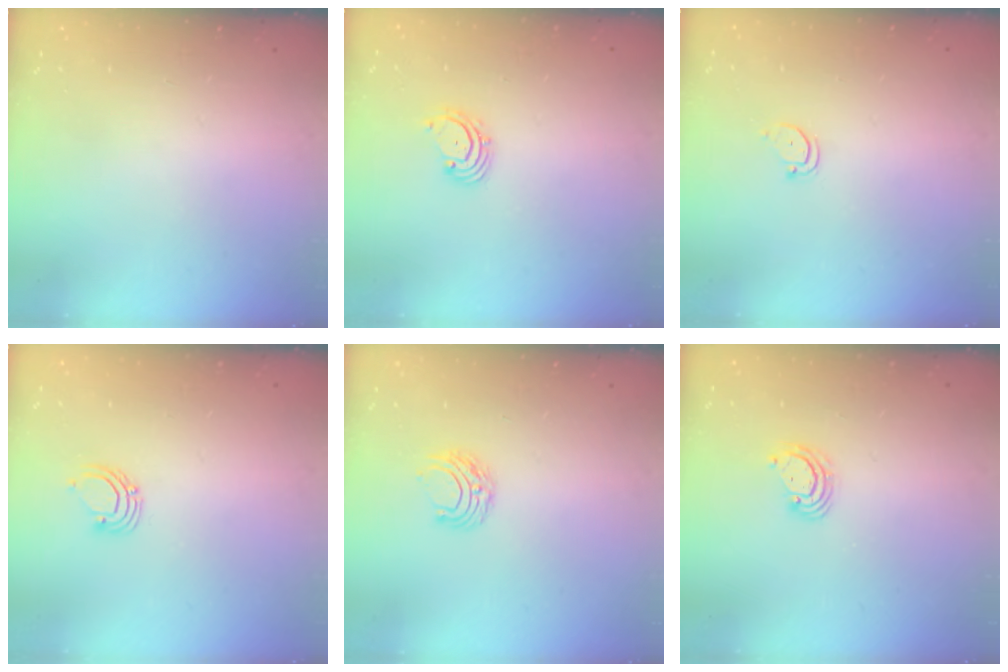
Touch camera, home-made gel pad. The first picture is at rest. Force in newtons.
{"total": 2.2, "press": 2.1, "slide": 0.7}
{"total": 2.4, "press": 2.4, "slide": 0.2}
{"total": 3.5, "press": 3.5, "slide": 0.2}
{"total": 6.2, "press": 6.2, "slide": 0.5}
{"total": 3.2, "press": 3.2, "slide": 0.3}